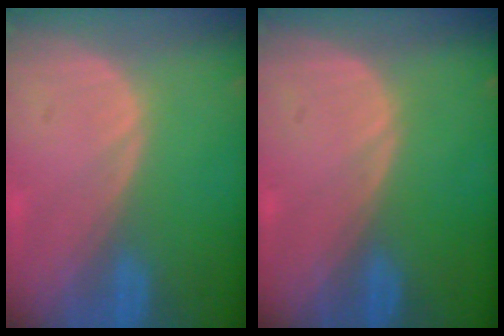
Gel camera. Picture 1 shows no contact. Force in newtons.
{"total": 0.0}